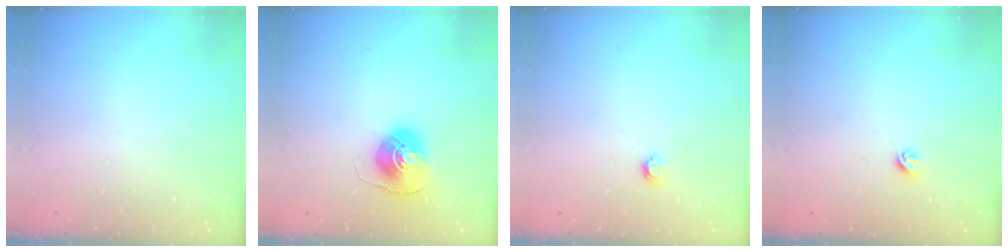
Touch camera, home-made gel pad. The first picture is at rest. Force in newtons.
{"total": 8.8, "press": 8.7, "slide": 0.7}
{"total": 3.8, "press": 3.7, "slide": 0.6}
{"total": 4.2, "press": 4.1, "slide": 0.7}